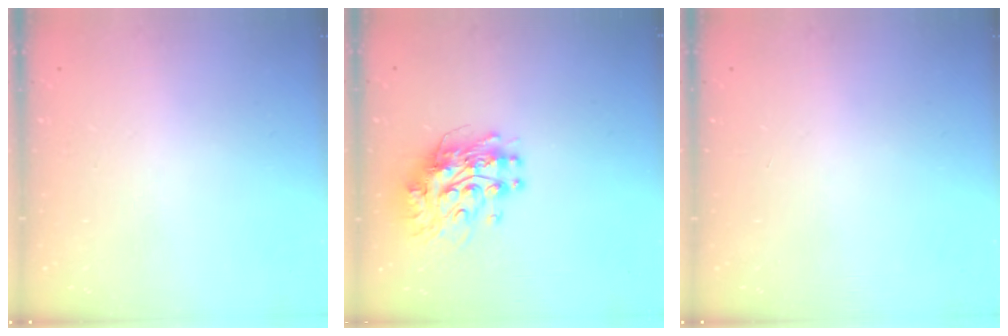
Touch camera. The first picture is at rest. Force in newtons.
{"total": 11.2, "press": 11.2, "slide": 0.9}
{"total": 0.0}